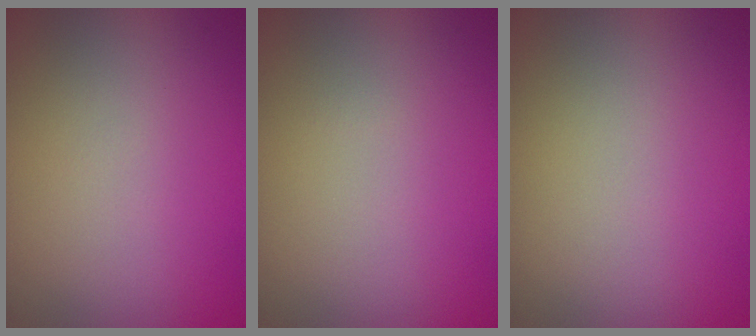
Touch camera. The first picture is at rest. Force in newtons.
{"total": 0.0}
{"total": 0.0}